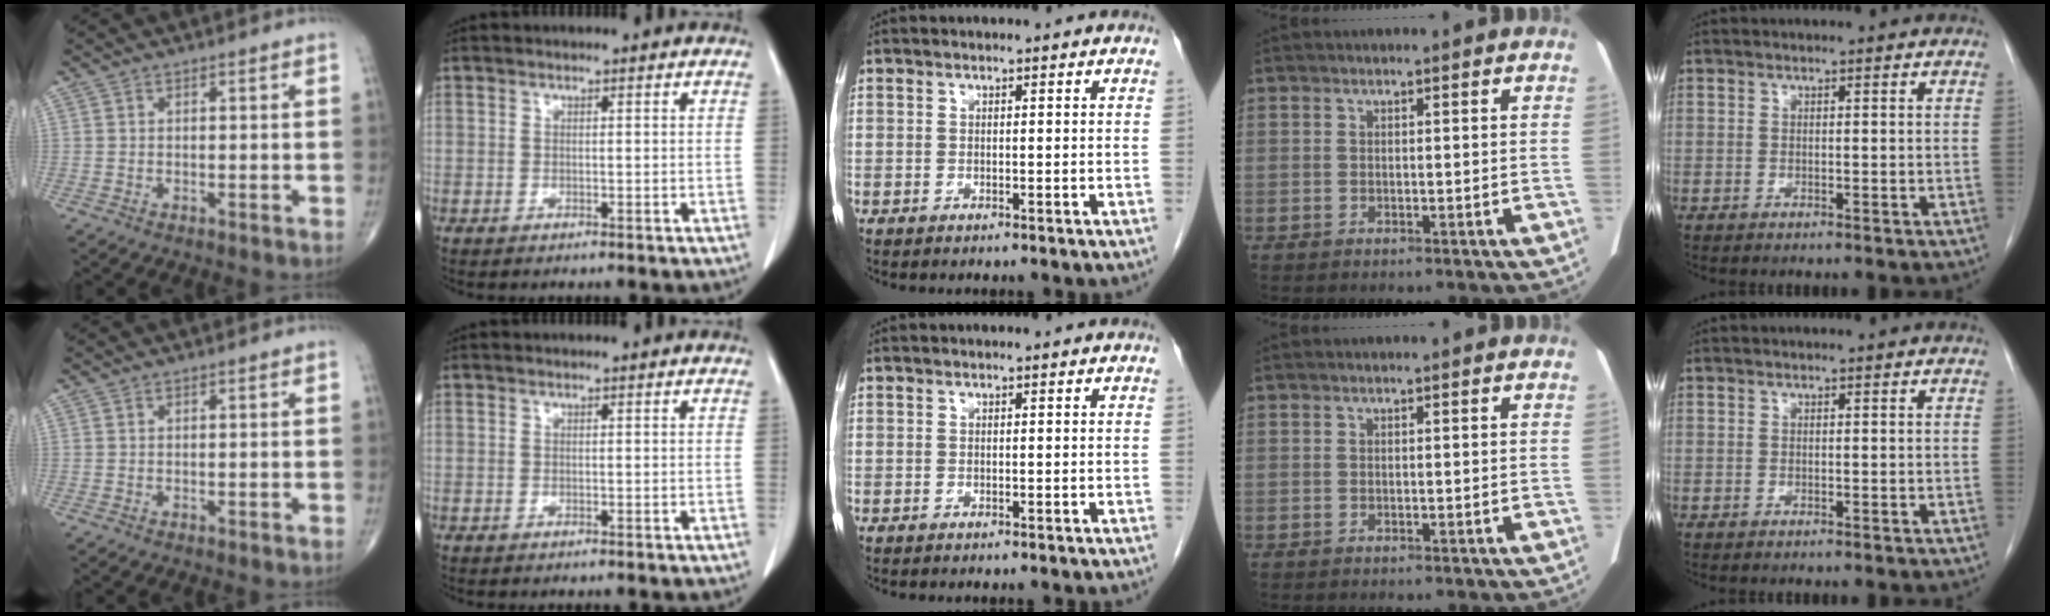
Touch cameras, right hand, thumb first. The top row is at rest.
{}